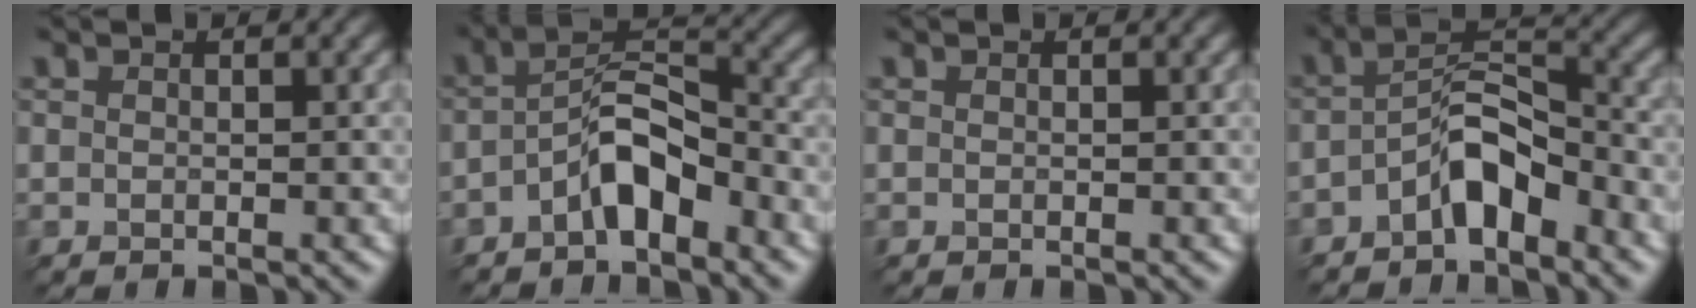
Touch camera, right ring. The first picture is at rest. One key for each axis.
{"total": 4.2, "fx": -3.1, "fy": 1.0, "fz": 2.6, "tx": -0.057, "ty": 0.019, "tz": -0.050}
{"total": 0.0}
{"total": 4.2, "fx": -3.3, "fy": 1.0, "fz": 2.5, "tx": -0.054, "ty": 0.018, "tz": -0.053}